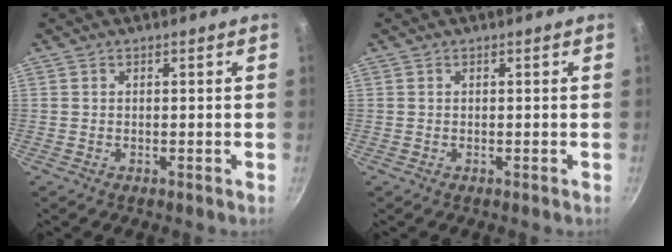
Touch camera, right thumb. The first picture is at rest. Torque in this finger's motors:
{"motor_torque": [0.00, 0.00, -0.03, -0.03, 0.00]}